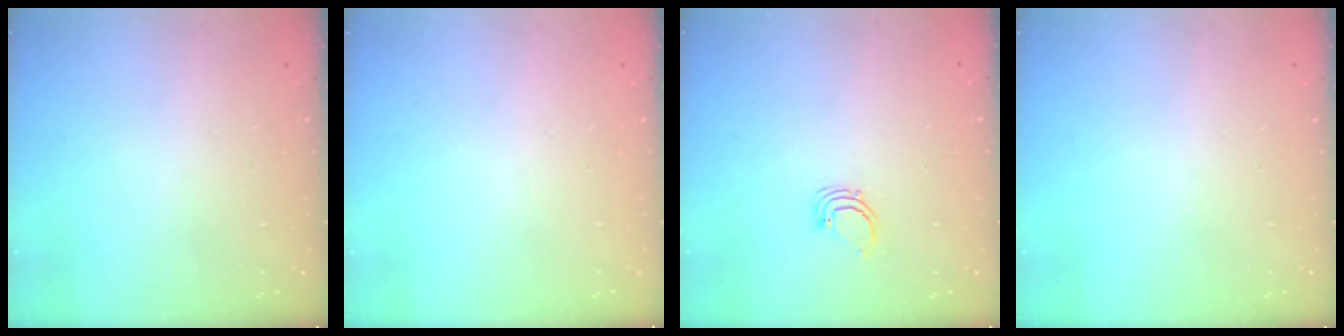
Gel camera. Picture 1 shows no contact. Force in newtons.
{"total": 0.0}
{"total": 2.5, "press": 2.5, "slide": 0.1}
{"total": 0.0}